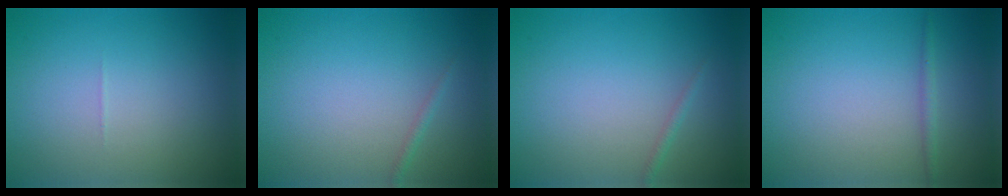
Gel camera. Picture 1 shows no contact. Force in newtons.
{"total": 0.7, "press": 0.7, "slide": 0.0}
{"total": 0.7, "press": 0.7, "slide": 0.0}
{"total": 0.9, "press": 0.9, "slide": 0.1}